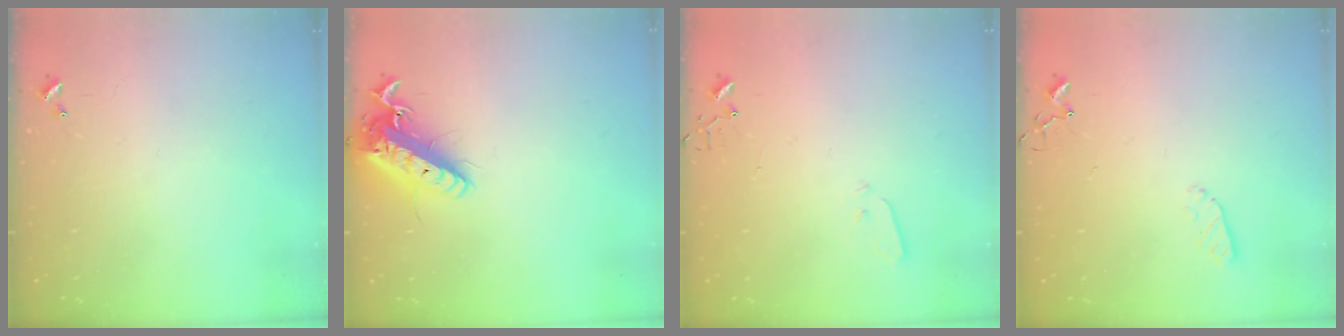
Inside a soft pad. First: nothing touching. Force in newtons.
{"total": 16.8, "press": 16.5, "slide": 3.2}
{"total": 3.0, "press": 2.9, "slide": 0.7}
{"total": 3.9, "press": 3.9, "slide": 0.4}